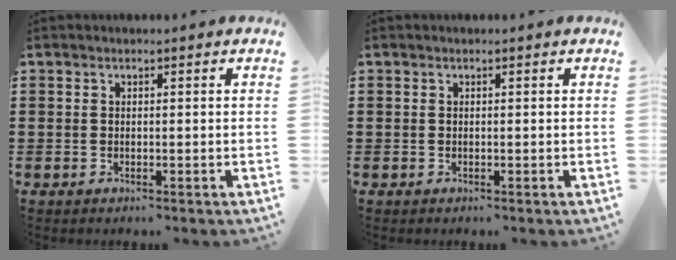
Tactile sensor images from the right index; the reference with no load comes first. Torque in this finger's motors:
{"motor_torque": [0.00, 0.00, 0.00, -0.01]}